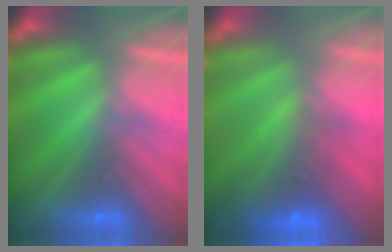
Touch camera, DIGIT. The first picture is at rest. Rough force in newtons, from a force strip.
{"total": 7.0}